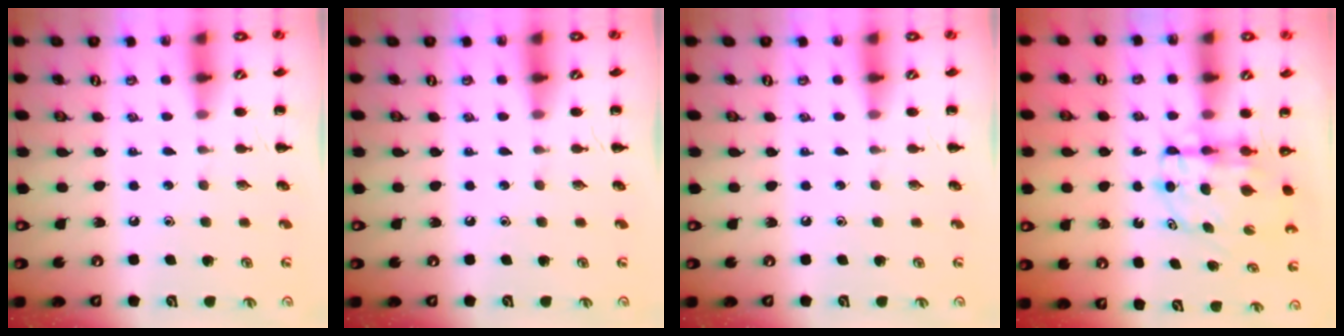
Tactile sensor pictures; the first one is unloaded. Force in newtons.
{"total": 0.0}
{"total": 0.0}
{"total": 6.7, "press": 6.6, "slide": 0.9}